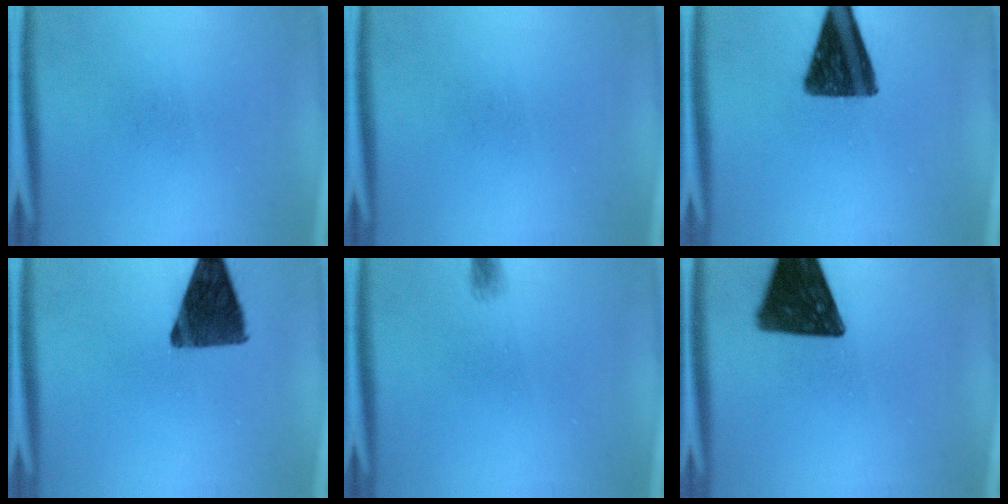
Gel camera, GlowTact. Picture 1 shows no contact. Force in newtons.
{"total": 0.0}
{"total": 13.8}
{"total": 12.4}
{"total": 1.4}
{"total": 16.1}